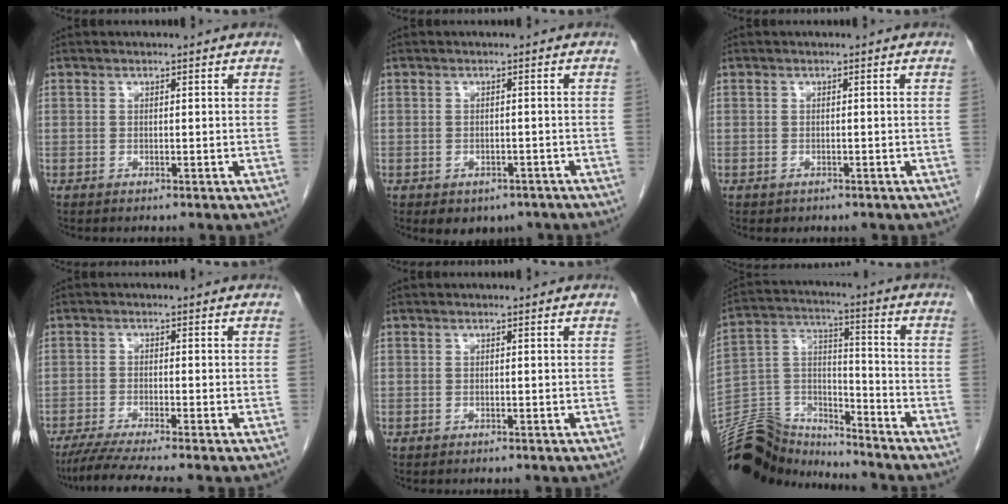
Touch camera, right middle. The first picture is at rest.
{"total": 4.8, "force": [-3.5, 3.0, 1.5], "torque": [-0.009, 0.006, -0.039]}
{"total": 0.5, "force": [-0.3, 0.4, 0.1], "torque": [-0.011, 0.001, -0.002]}
{"total": 6.6, "force": [-5.4, -1.0, 3.6], "torque": [-0.056, -0.022, -0.092]}
{"total": 0.0}
{"total": 15.2, "force": [-14.8, 2.9, 2.2], "torque": [-0.051, 0.038, -0.266]}